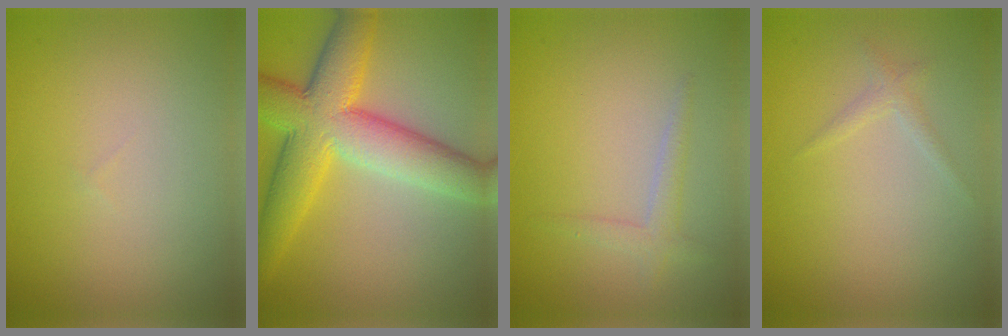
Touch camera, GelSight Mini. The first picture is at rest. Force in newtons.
{"total": 9.5, "press": 9.5, "slide": 0.2}
{"total": 1.6, "press": 1.5, "slide": 0.1}
{"total": 1.0, "press": 1.0, "slide": 0.0}